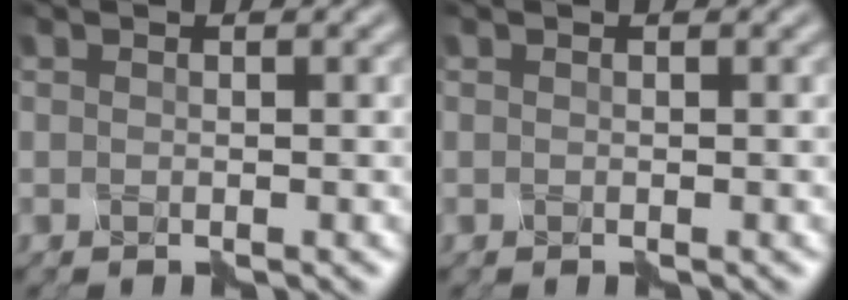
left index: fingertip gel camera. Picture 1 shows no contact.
{"total": 0.0}